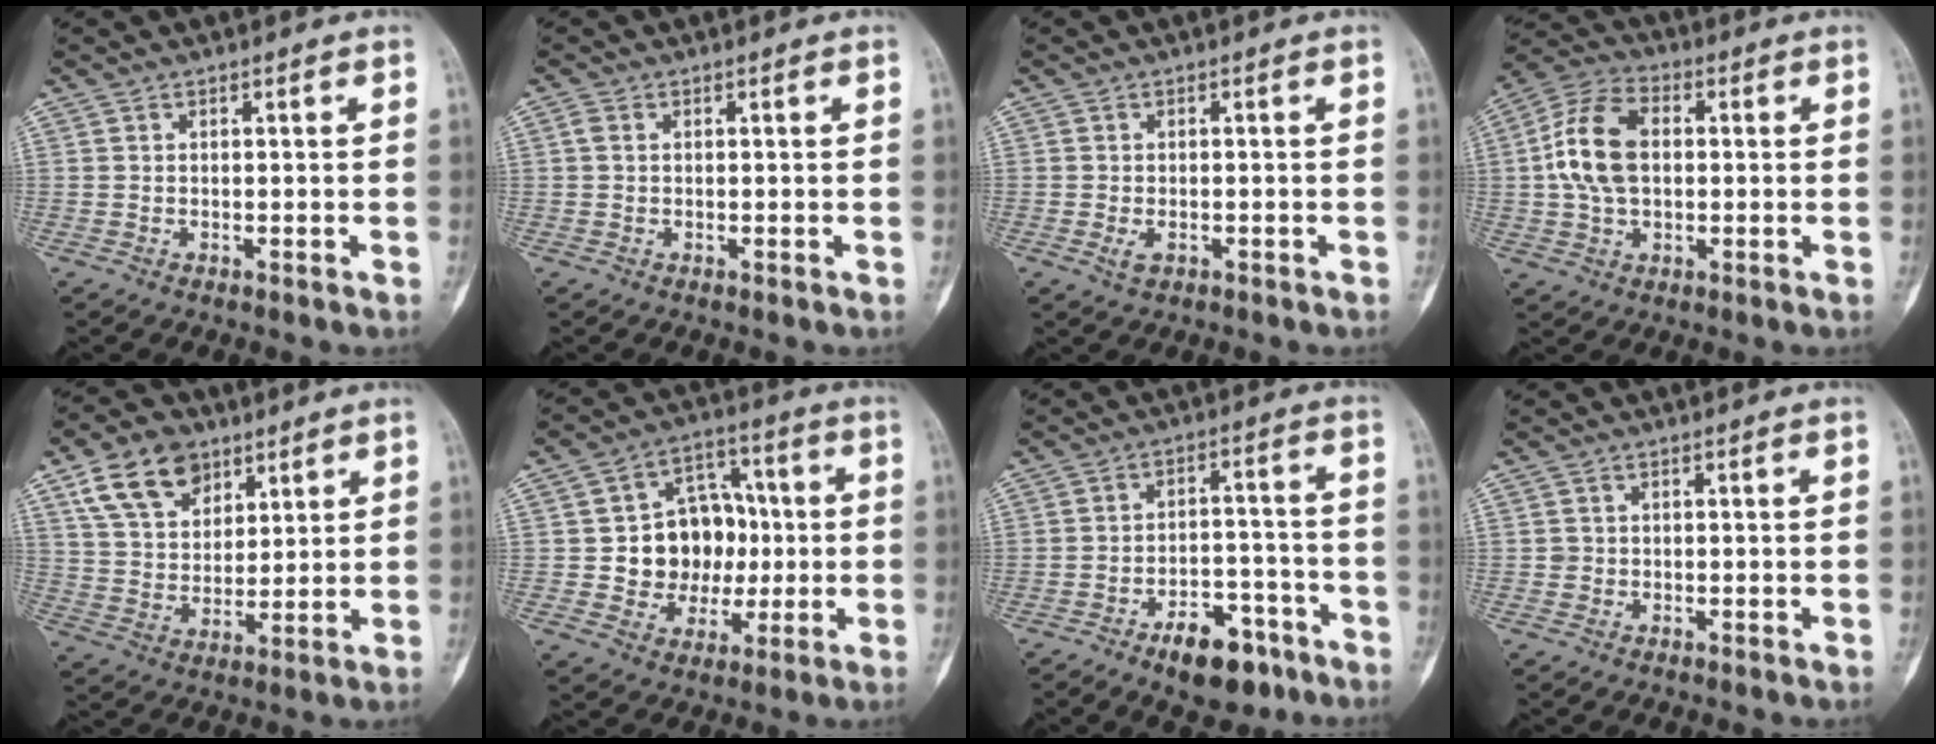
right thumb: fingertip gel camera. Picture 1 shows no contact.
{"total": 0.9, "force": [0.1, 0.7, 0.6], "torque": [-0.012, 0.003, 0.002]}
{"total": 1.9, "force": [-0.8, 1.1, 1.4], "torque": [-0.025, 0.000, -0.011]}
{"total": 12.1, "force": [0.8, 7.8, 9.2], "torque": [-0.178, 0.023, 0.011]}
{"total": 12.8, "force": [7.1, 8.4, 6.6], "torque": [-0.089, -0.021, 0.136]}
{"total": 13.7, "force": [0.0, 11.3, 7.8], "torque": [-0.058, 0.026, 0.009]}
{"total": 10.8, "force": [-6.9, 5.3, 6.3], "torque": [-0.065, 0.053, -0.100]}
{"total": 1.0, "force": [-0.1, 1.0, 0.1], "torque": [0.004, 0.005, -0.002]}